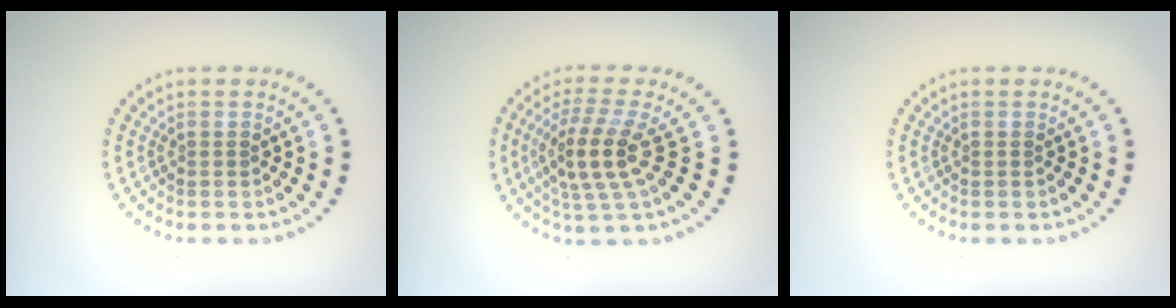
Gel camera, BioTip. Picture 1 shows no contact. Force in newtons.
{"total": 4.2, "press": 3.5, "slide": 2.3}
{"total": 0.0}